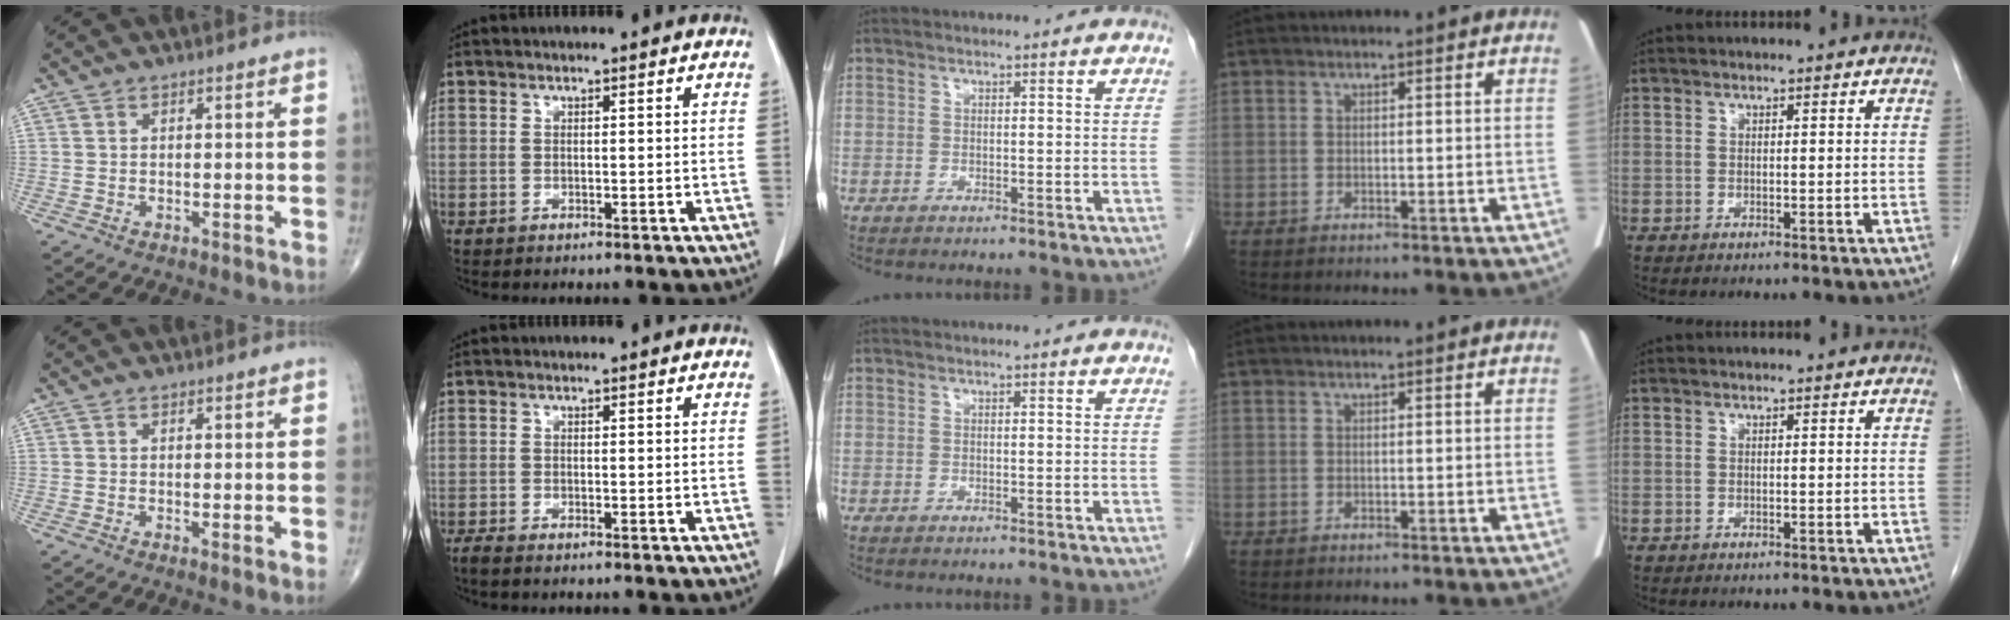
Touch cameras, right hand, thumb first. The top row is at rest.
{"thumb": {"total": 1.1, "force": [0.2, 0.2, 1.1], "torque": [-0.021, -0.005, 0.000]}, "index": {"total": 2.7, "force": [-2.2, 0.5, 1.5], "torque": [-0.026, -0.007, -0.029]}}